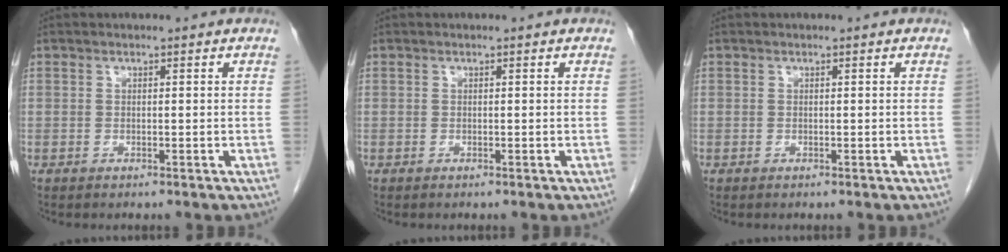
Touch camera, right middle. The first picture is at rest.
{"total": 0.0}
{"total": 0.0}